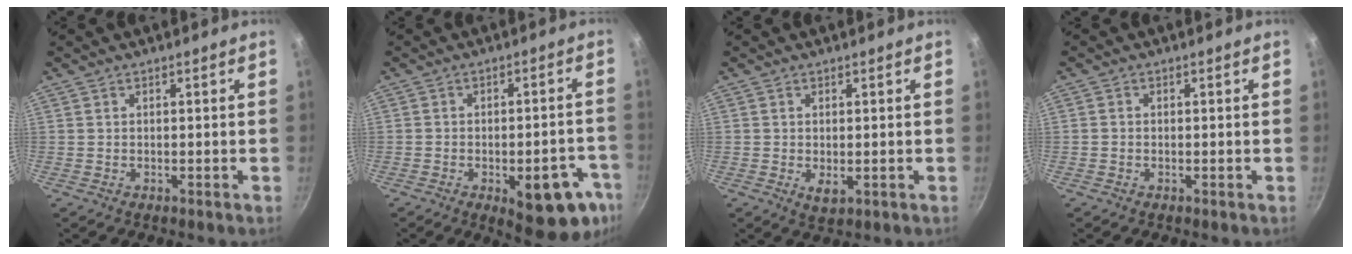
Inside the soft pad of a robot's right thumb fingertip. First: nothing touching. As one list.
[{"total": 15.0, "force": [-6.3, 6.6, 11.8], "torque": [-0.092, 0.021, -0.075]}, {"total": 2.8, "force": [-0.4, 1.4, 2.4], "torque": [-0.040, -0.010, -0.001]}, {"total": 0.6, "force": [-0.2, 0.5, 0.2], "torque": [-0.004, 0.002, -0.005]}]